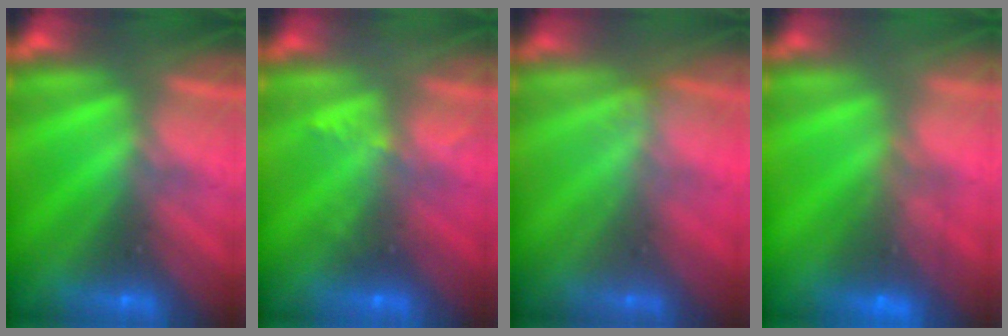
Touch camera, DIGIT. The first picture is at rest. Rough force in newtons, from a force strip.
{"total": 2.3}
{"total": 1.7}
{"total": 7.8}